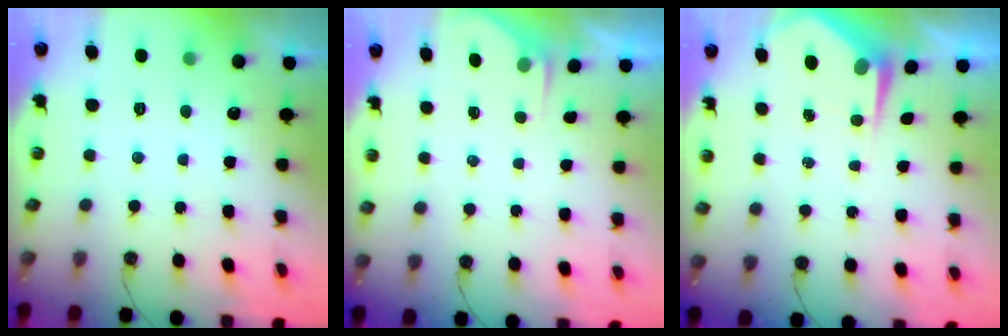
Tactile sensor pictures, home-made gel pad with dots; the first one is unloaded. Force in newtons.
{"total": 1.6, "press": 1.6, "slide": 0.3}
{"total": 4.2, "press": 4.2, "slide": 0.5}